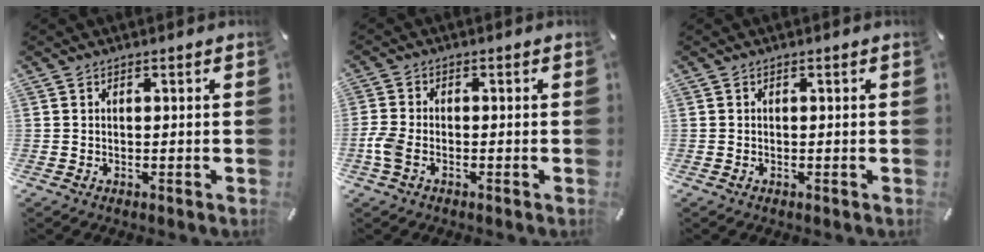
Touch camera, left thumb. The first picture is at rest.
{"total": 4.0, "force": [-1.7, 2.2, 2.9], "torque": [-0.066, 0.002, -0.033]}
{"total": 0.0}